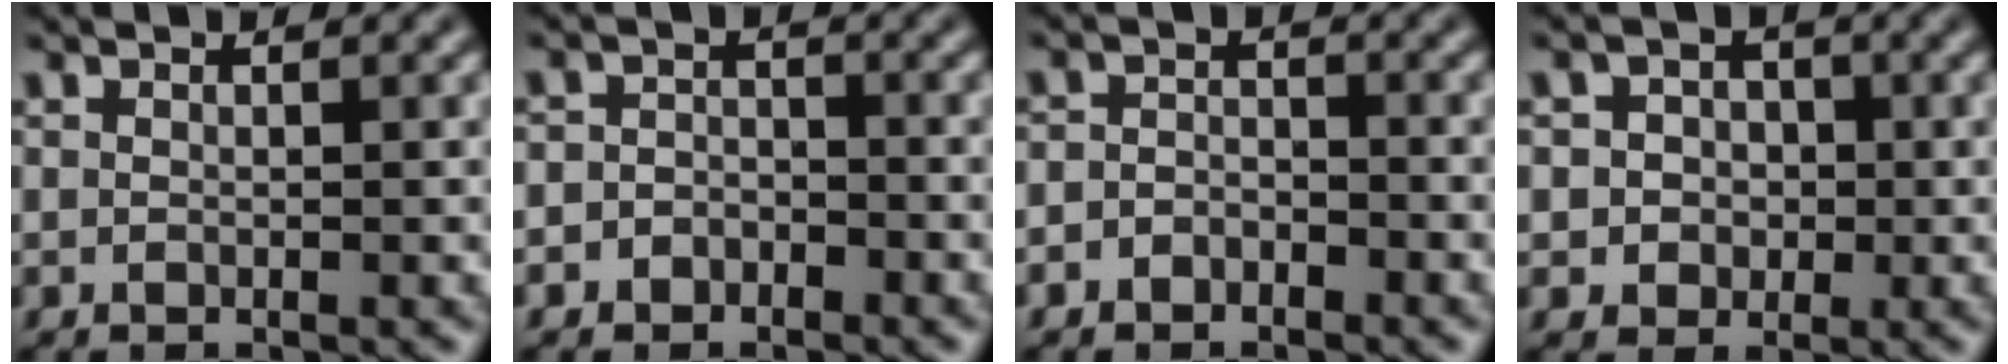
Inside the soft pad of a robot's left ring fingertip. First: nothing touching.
{"total": 2.1, "force": [-1.2, 1.7, 0.5], "torque": [0.020, 0.006, -0.035]}
{"total": 1.9, "force": [-1.3, 1.2, 0.6], "torque": [-0.006, 0.004, -0.031]}
{"total": 3.4, "force": [0.2, 3.3, 1.0], "torque": [-0.001, 0.007, -0.007]}